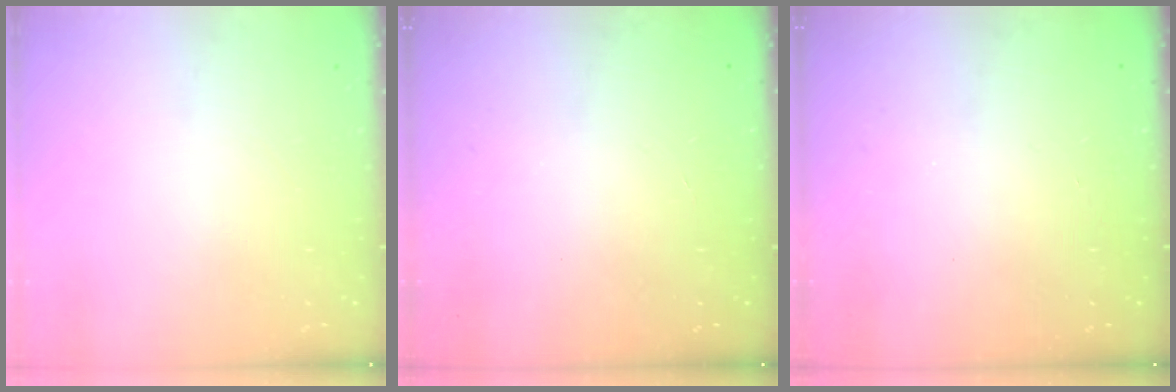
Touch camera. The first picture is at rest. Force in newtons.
{"total": 0.0}
{"total": 0.0}